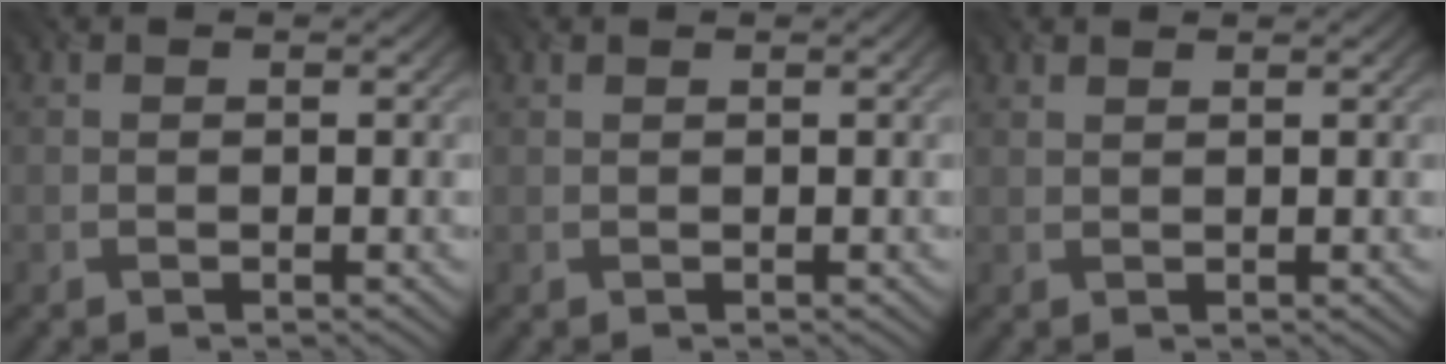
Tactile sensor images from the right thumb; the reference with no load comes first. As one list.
[{"total": 0.6, "force": [0.4, 0.0, 0.4], "torque": [-0.009, 0.005, 0.006]}, {"total": 0.9, "force": [0.9, 0.0, 0.3], "torque": [-0.011, 0.000, 0.015]}]